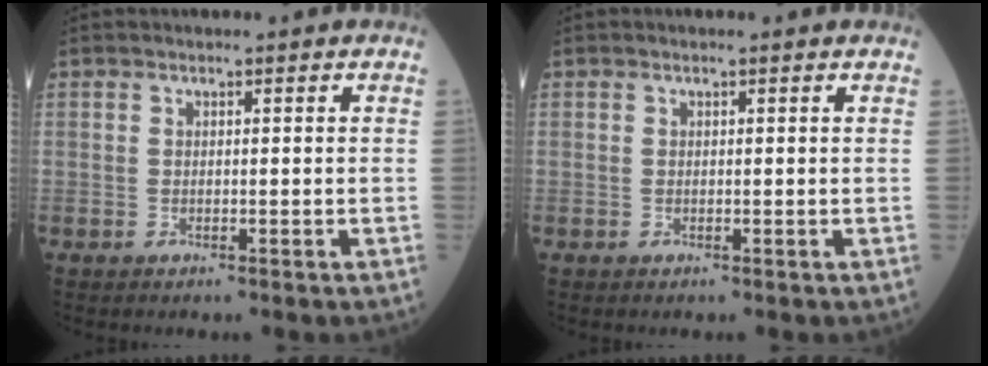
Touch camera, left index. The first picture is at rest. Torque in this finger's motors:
{"motor_torque": [0.03, -0.03, -0.07, 0.01]}